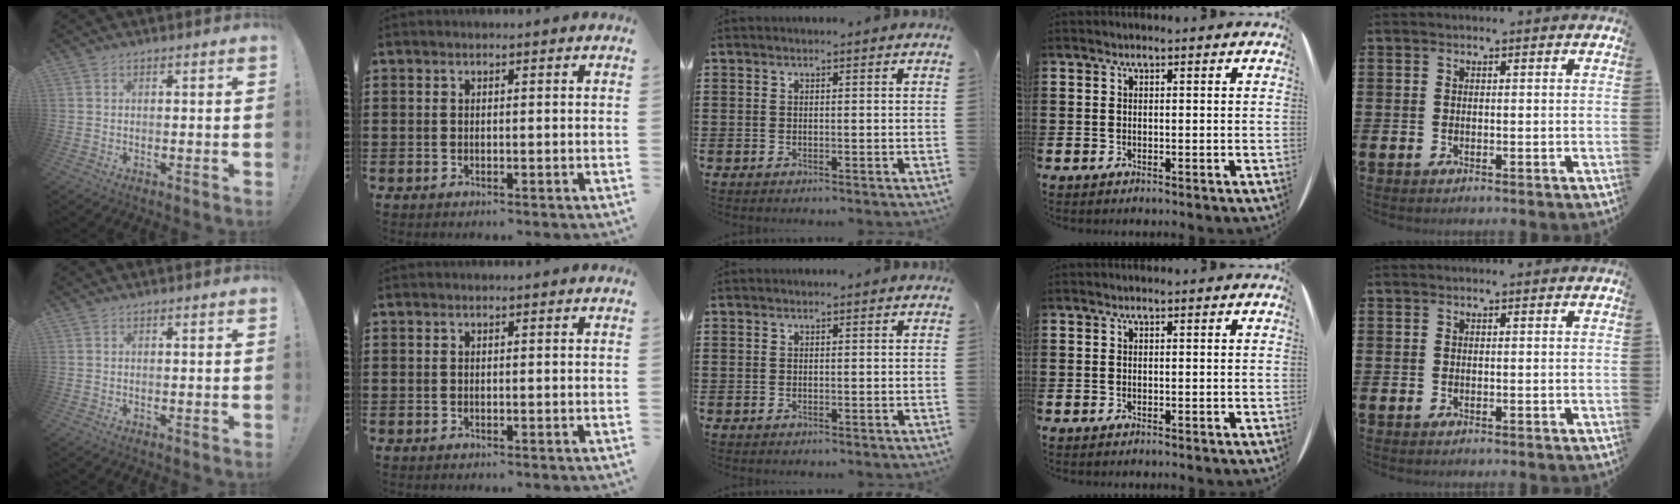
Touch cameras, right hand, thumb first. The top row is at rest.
{}